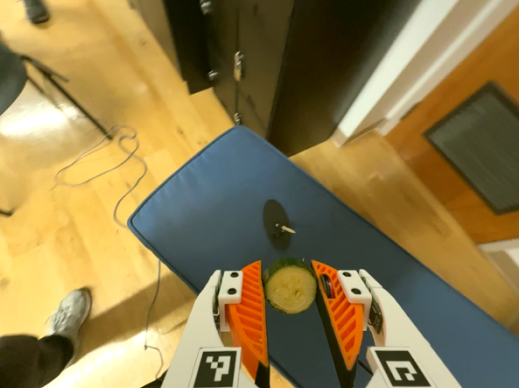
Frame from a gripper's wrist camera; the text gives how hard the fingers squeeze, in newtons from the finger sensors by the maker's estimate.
{"total": 7.7, "left": 7.8, "right": 7.6}